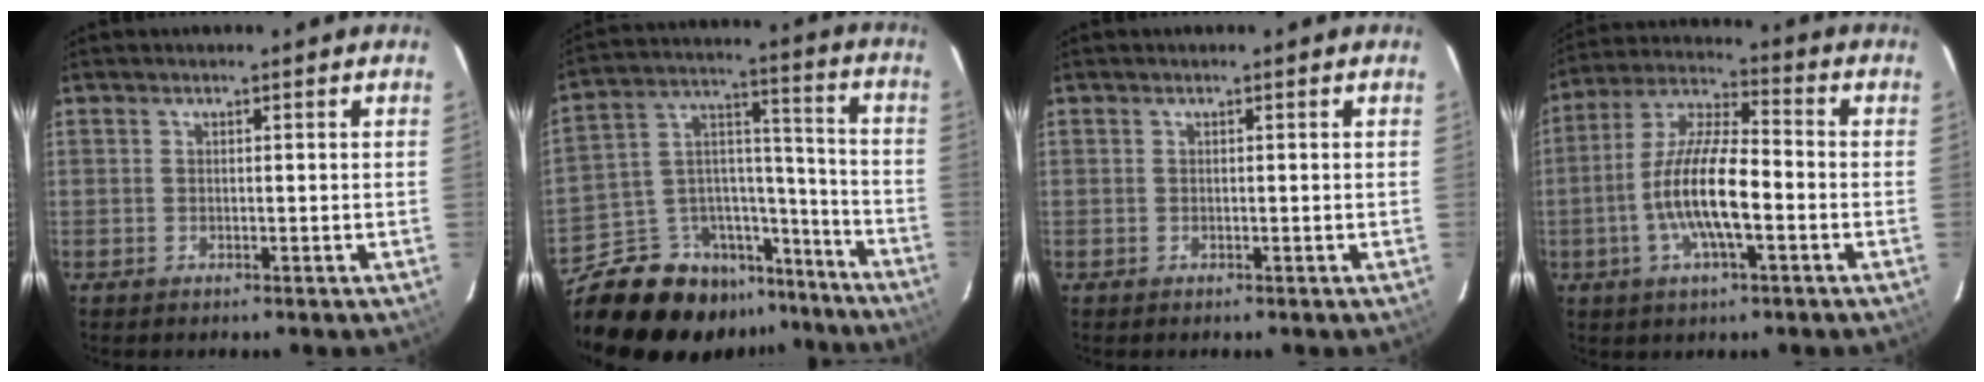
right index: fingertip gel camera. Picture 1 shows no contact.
{"total": 19.9, "force": [-16.1, 9.8, 6.3], "torque": [-0.134, 0.066, -0.240]}
{"total": 0.0}
{"total": 13.1, "force": [-3.6, 3.4, 12.1], "torque": [-0.245, 0.000, -0.072]}